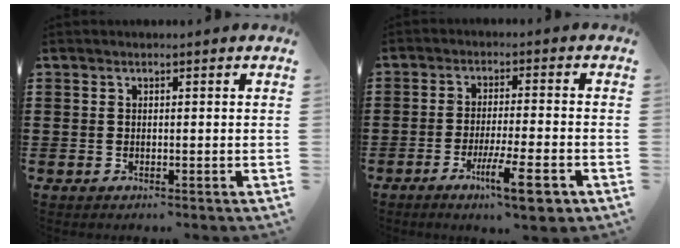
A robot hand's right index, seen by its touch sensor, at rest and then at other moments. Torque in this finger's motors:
{"motor_torque": [1.25, -0.32, 0.58, 0.14]}